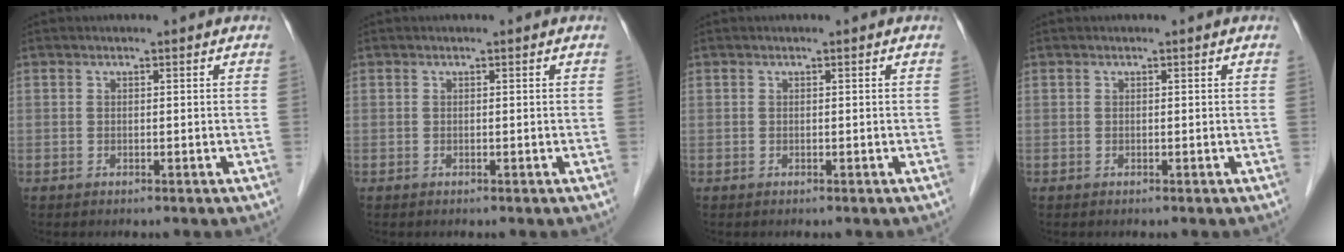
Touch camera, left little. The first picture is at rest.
{"total": 0.0}
{"total": 0.0}
{"total": 0.0}